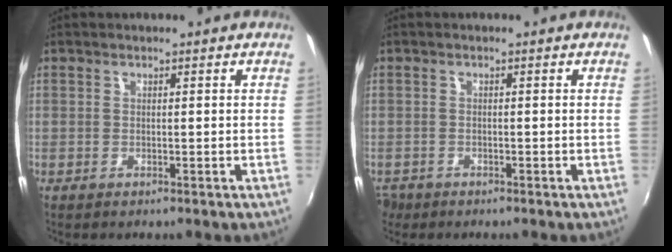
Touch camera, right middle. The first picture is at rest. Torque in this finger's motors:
{"motor_torque": [-0.27, -0.26, -0.11, -0.03]}